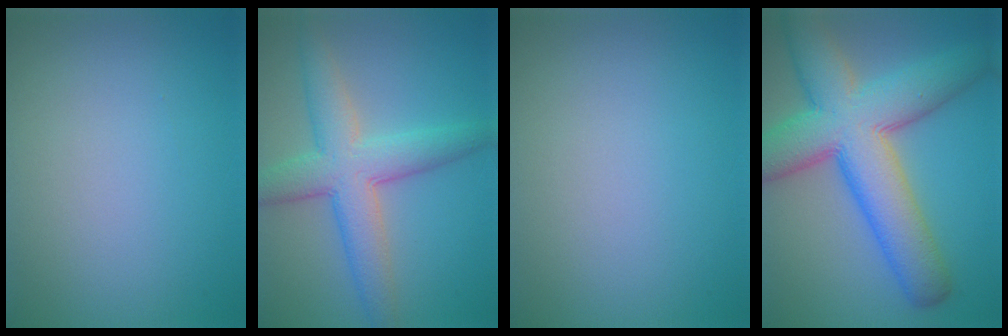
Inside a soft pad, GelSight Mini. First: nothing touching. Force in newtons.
{"total": 5.9, "press": 5.9, "slide": 0.2}
{"total": 0.0}
{"total": 11.1, "press": 11.1, "slide": 0.3}